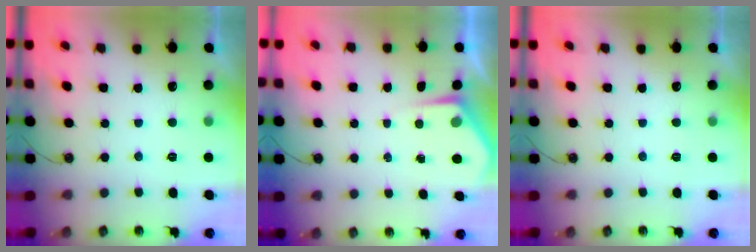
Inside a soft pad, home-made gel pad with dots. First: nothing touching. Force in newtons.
{"total": 3.4, "press": 3.4, "slide": 0.4}
{"total": 0.0}